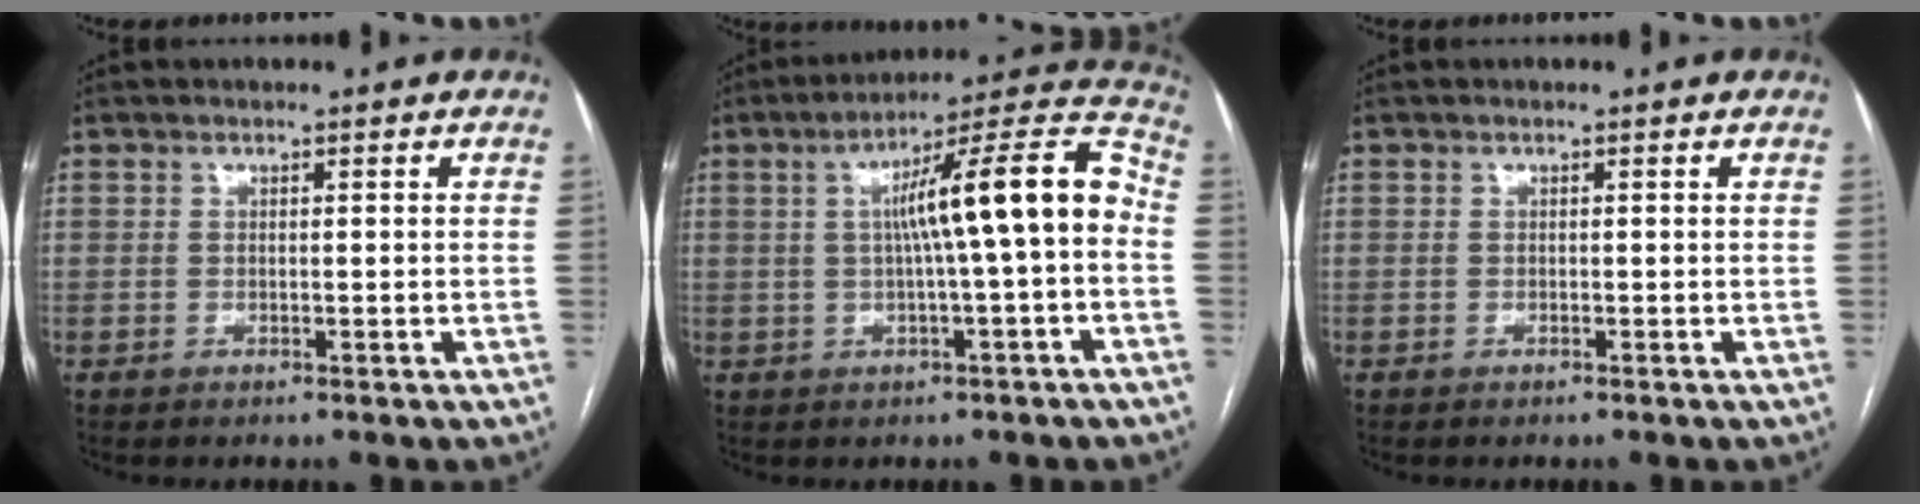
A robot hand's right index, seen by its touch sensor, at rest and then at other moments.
{"total": 14.0, "force": [0.1, 0.5, 13.9], "torque": [-0.207, 0.037, 0.000]}
{"total": 0.0}